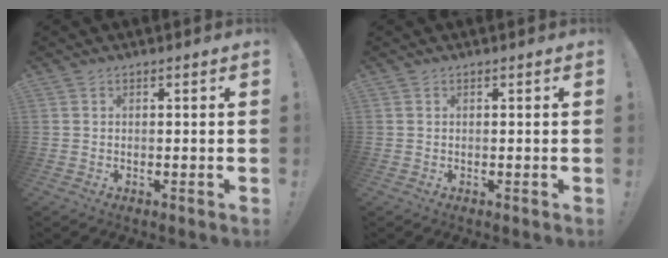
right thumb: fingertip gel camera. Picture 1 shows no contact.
{"total": 0.0}